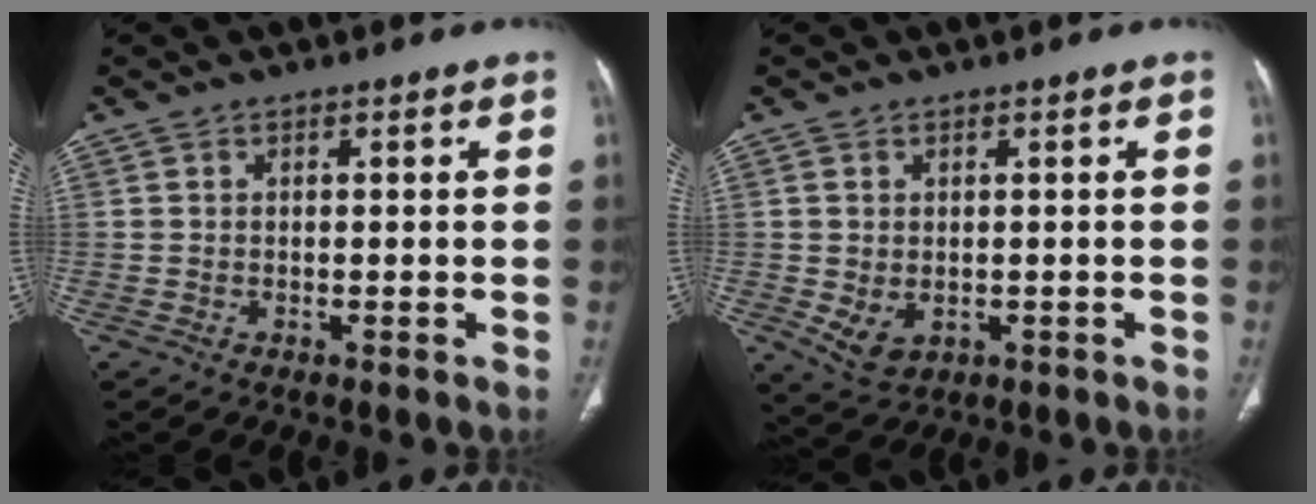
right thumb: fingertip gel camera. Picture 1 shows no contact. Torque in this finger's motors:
{"motor_torque": [-0.33, 0.38, -0.13, 0.08, 0.10]}